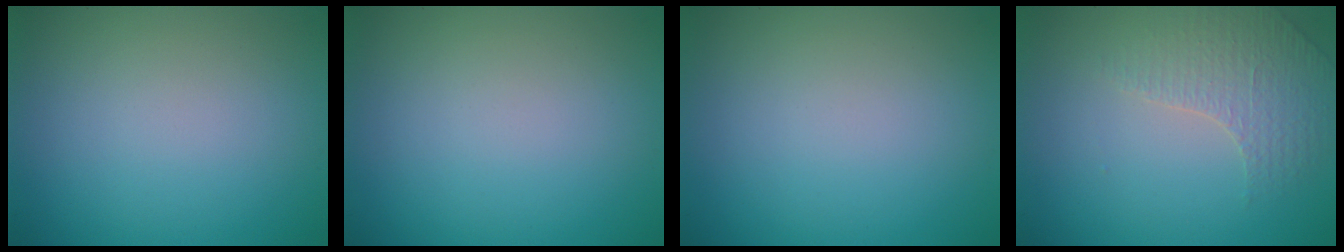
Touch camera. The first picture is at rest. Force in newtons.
{"total": 0.0}
{"total": 0.0}
{"total": 1.8, "press": 1.6, "slide": 0.8}